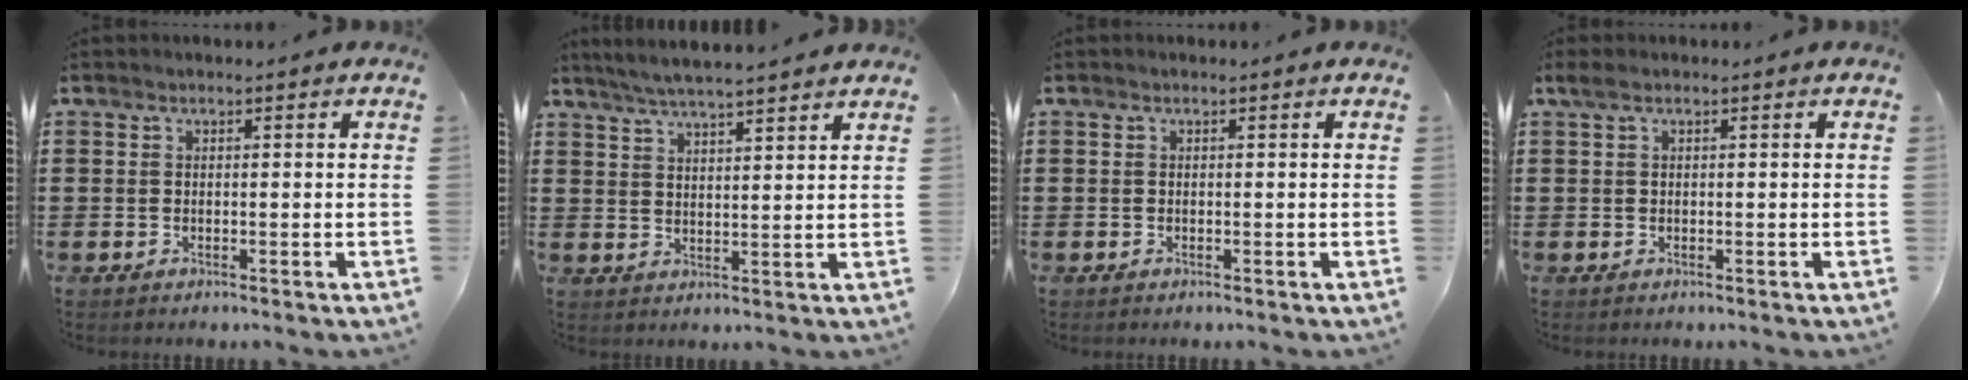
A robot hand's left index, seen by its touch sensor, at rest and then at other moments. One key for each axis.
{"total": 4.3, "fx": 4.1, "fy": -0.3, "fz": 1.5, "tx": -0.041, "ty": -0.015, "tz": 0.072}
{"total": 0.0}
{"total": 0.9, "fx": 0.2, "fy": 0.3, "fz": 0.8, "tx": -0.016, "ty": 0.002, "tz": 0.004}